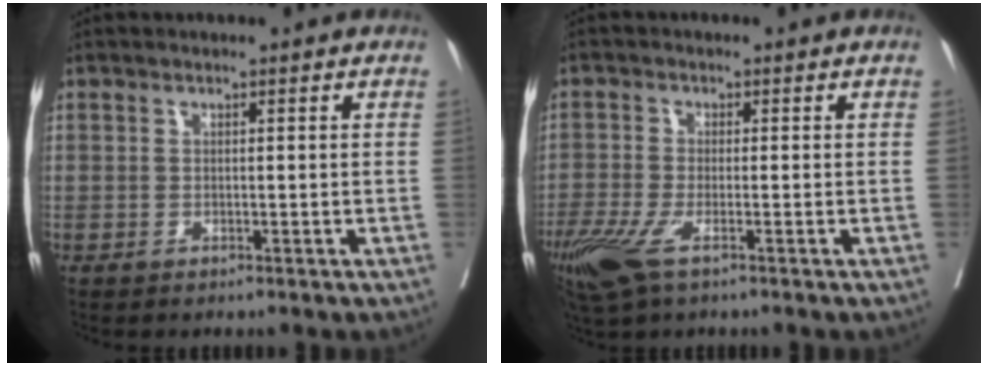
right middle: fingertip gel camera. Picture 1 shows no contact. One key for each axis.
{"total": 6.3, "fx": -3.6, "fy": 1.5, "fz": 4.9, "tx": -0.104, "ty": -0.018, "tz": -0.071}